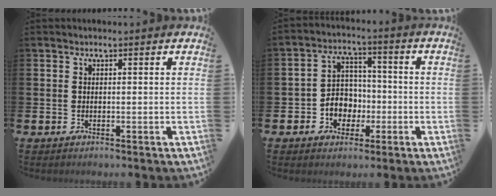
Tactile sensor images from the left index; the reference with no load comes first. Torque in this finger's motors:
{"motor_torque": [0.89, 0.82, 0.24, 0.04]}